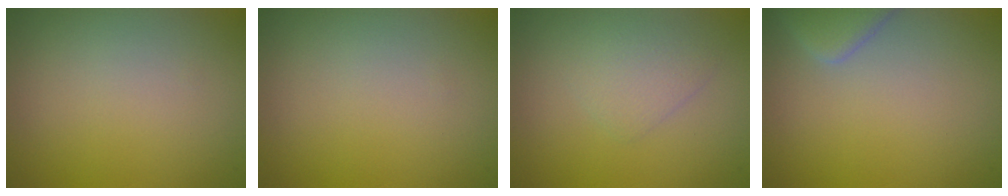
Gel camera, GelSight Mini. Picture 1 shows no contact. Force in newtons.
{"total": 0.0}
{"total": 1.8, "press": 1.8, "slide": 0.0}
{"total": 3.0, "press": 3.0, "slide": 0.3}